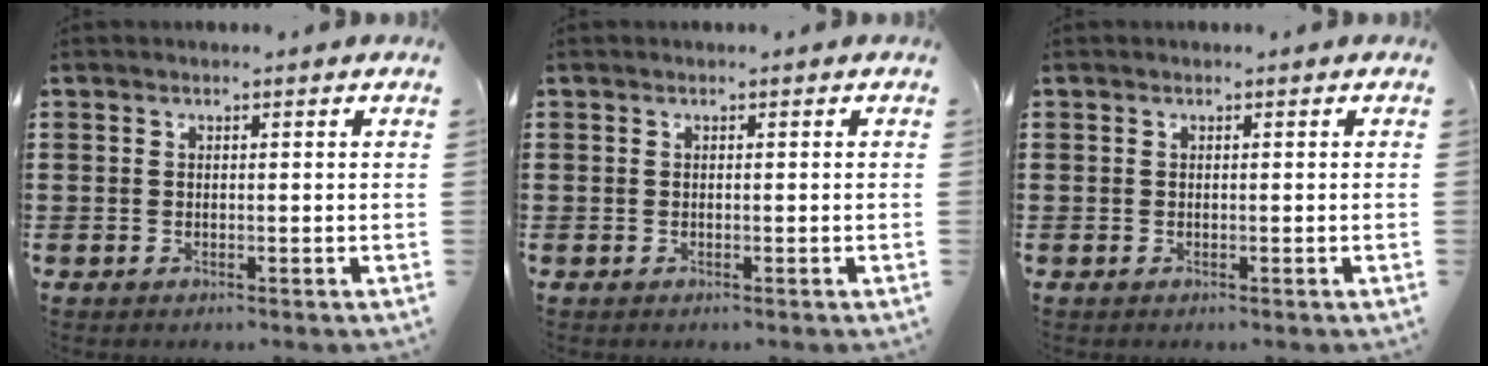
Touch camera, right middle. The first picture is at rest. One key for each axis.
{"total": 0.0}
{"total": 0.0}